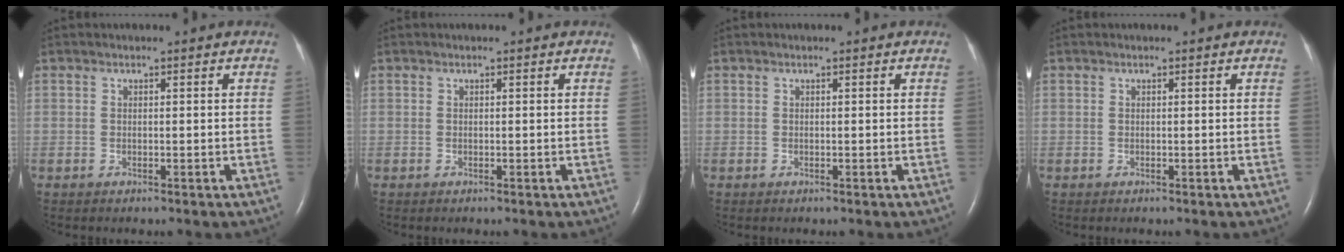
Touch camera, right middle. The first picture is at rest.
{"total": 0.0}
{"total": 0.0}
{"total": 0.0}